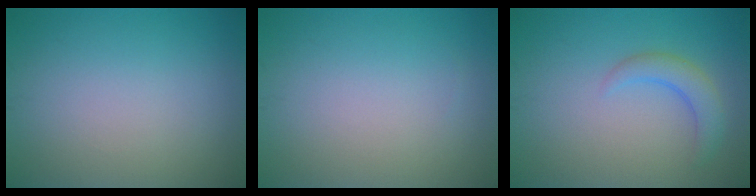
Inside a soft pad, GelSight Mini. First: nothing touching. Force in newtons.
{"total": 0.0}
{"total": 2.6, "press": 2.5, "slide": 0.3}